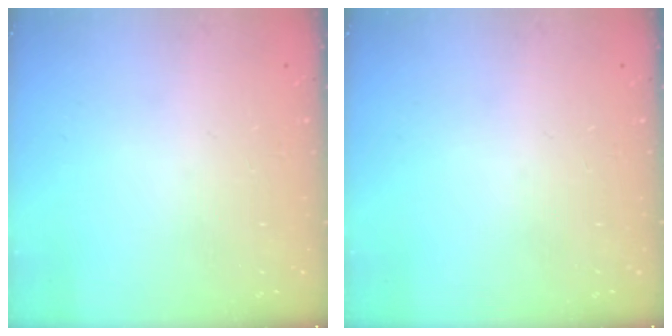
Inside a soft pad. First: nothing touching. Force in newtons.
{"total": 0.0}